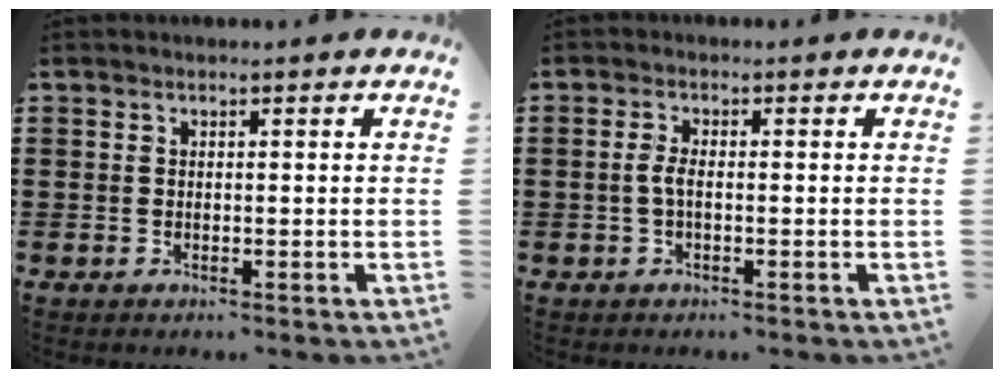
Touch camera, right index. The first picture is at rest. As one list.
[{"total": 2.4, "force": [-0.5, 0.8, 2.2], "torque": [-0.055, -0.004, -0.015]}]